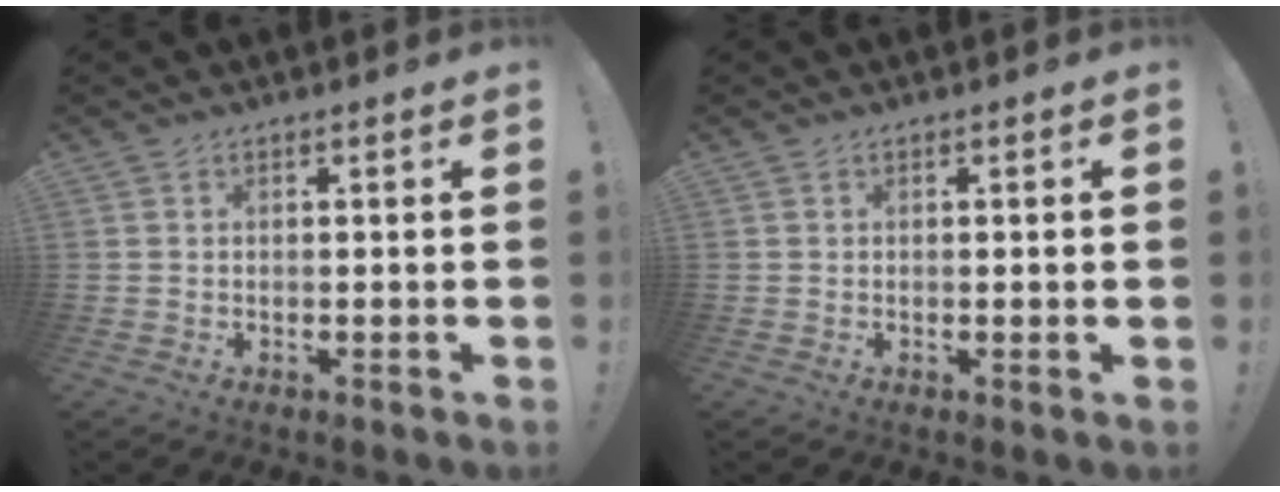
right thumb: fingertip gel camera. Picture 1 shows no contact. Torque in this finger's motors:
{"motor_torque": [-0.02, -0.24, -0.09, 0.17, -0.01]}